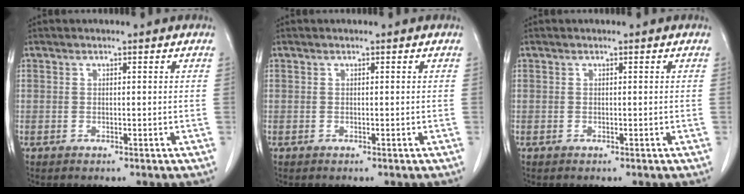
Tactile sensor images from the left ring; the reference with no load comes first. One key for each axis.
{"total": 0.0}
{"total": 0.0}